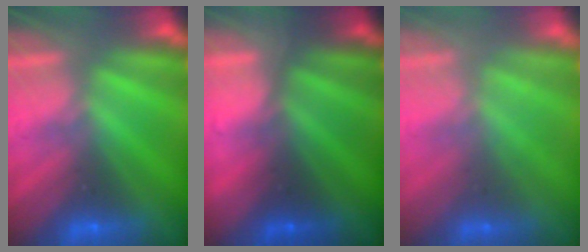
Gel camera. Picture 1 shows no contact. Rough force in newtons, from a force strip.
{"total": 1.8}
{"total": 2.3}